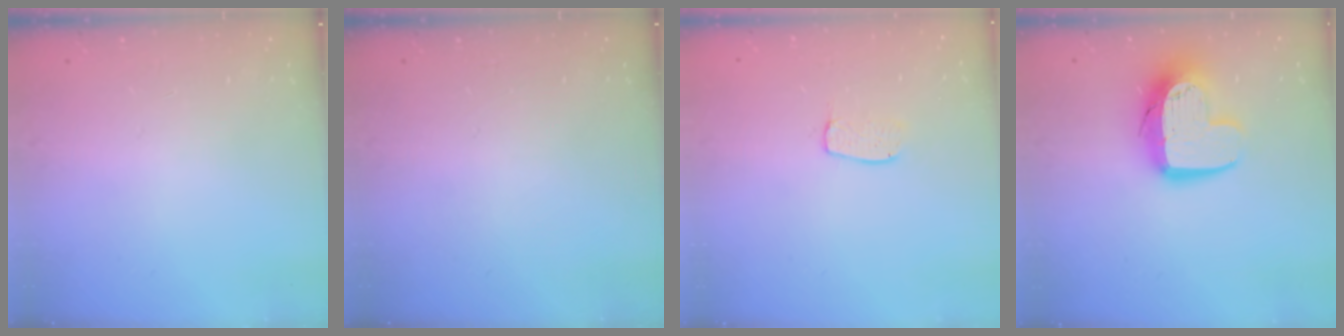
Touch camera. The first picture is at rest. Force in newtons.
{"total": 0.0}
{"total": 5.7, "press": 5.7, "slide": 0.4}
{"total": 12.4, "press": 12.4, "slide": 1.0}